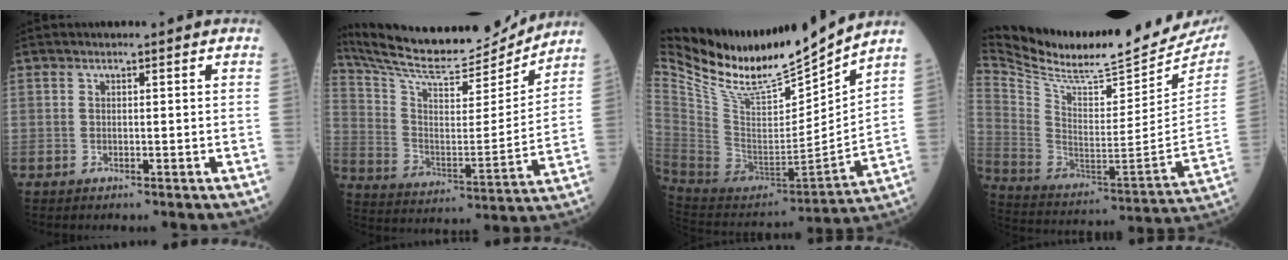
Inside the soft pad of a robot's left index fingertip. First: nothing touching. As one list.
[{"total": 19.7, "force": [18.8, 1.9, 5.4], "torque": [-0.115, -0.031, 0.299]}, {"total": 20.1, "force": [17.7, 2.2, 9.3], "torque": [-0.185, -0.041, 0.323]}, {"total": 28.9, "force": [26.2, 4.5, 11.5], "torque": [-0.223, -0.094, 0.381]}]